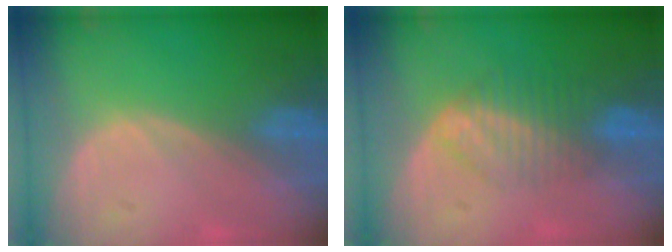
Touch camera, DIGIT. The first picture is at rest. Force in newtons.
{"total": 6.7, "press": 5.7, "slide": 3.5}